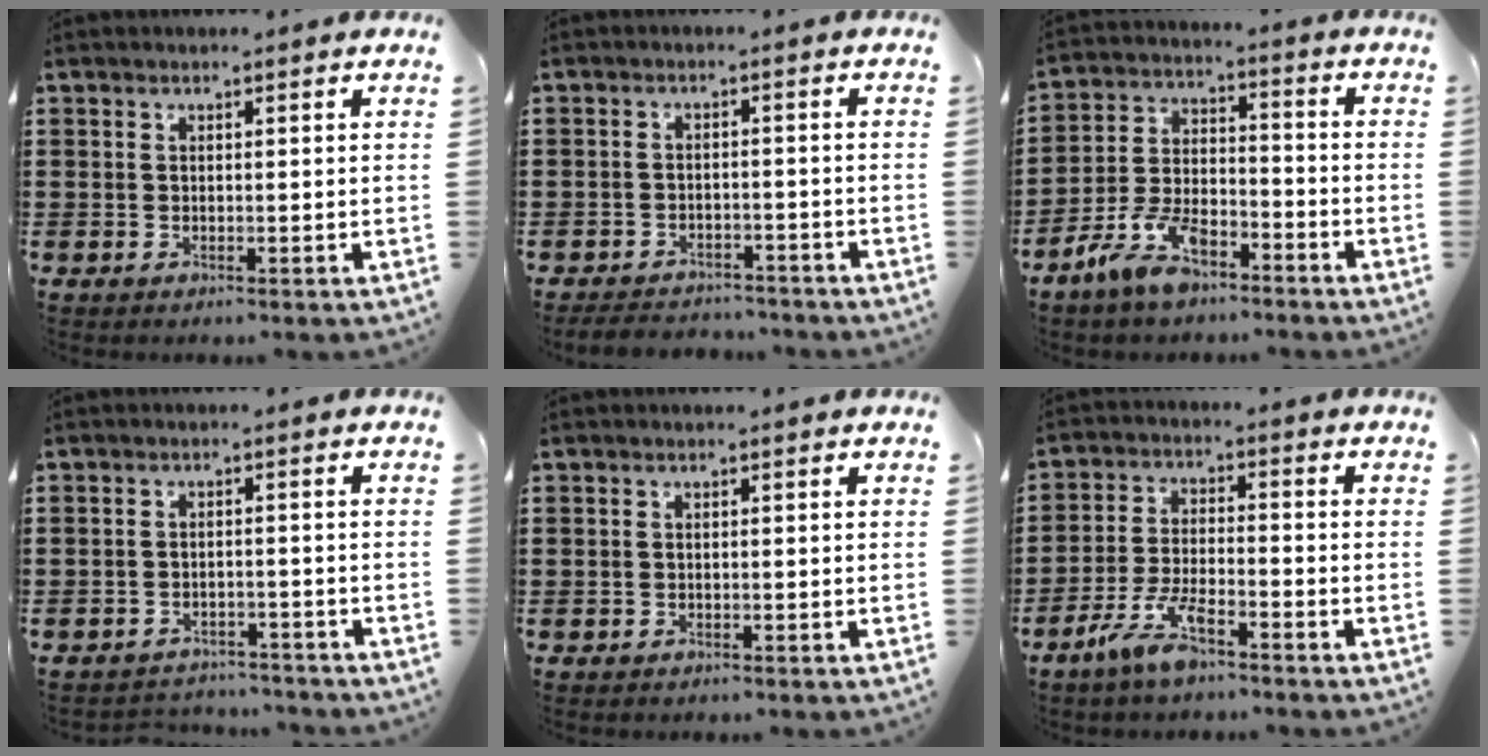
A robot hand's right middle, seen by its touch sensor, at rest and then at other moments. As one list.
[{"total": 3.2, "force": [-3.1, 0.6, -0.1], "torque": [-0.004, 0.000, -0.067]}, {"total": 8.5, "force": [-6.4, 3.4, 4.5], "torque": [-0.104, 0.010, -0.125]}, {"total": 2.7, "force": [-2.6, 0.4, -0.2], "torque": [-0.007, -0.002, -0.058]}, {"total": 0.5, "force": [-0.5, 0.2, 0.1], "torque": [-0.003, 0.000, -0.010]}, {"total": 7.1, "force": [-5.0, 1.7, 4.7], "torque": [-0.109, -0.005, -0.097]}]